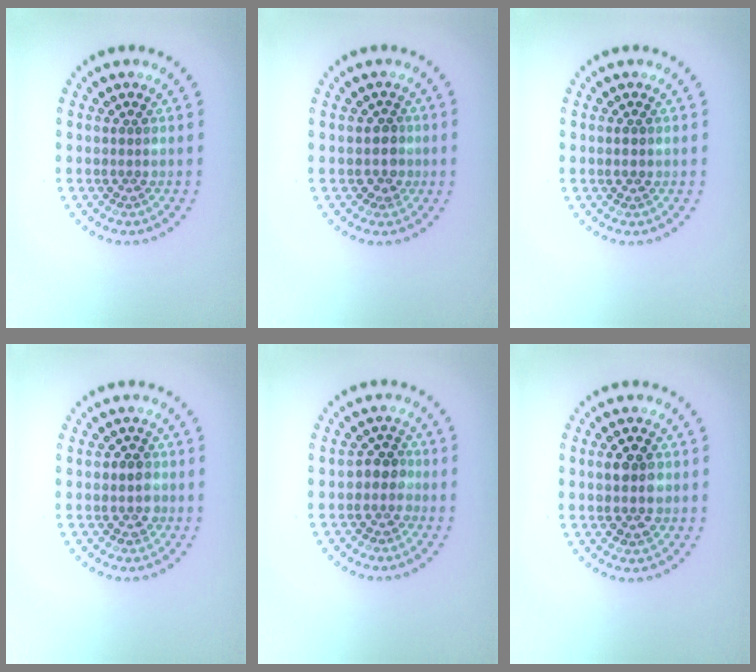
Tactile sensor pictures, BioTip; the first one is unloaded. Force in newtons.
{"total": 1.4, "press": 1.1, "slide": 0.8}
{"total": 1.3, "press": 1.2, "slide": 0.1}
{"total": 2.0, "press": 1.9, "slide": 0.5}
{"total": 2.0, "press": 1.7, "slide": 1.1}
{"total": 3.8, "press": 3.8, "slide": 0.2}